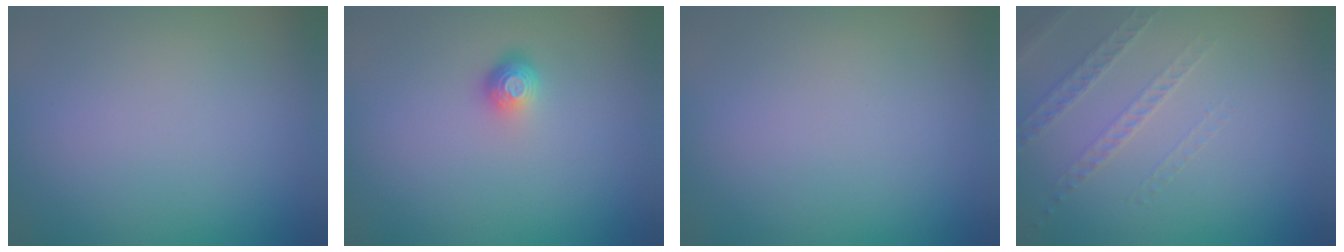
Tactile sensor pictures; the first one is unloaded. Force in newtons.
{"total": 1.6, "press": 1.1, "slide": 1.2}
{"total": 0.0}
{"total": 1.4, "press": 1.0, "slide": 0.9}